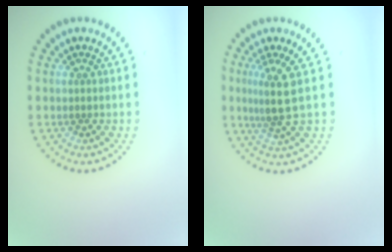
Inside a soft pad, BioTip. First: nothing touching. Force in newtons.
{"total": 3.0, "press": 2.3, "slide": 1.9}